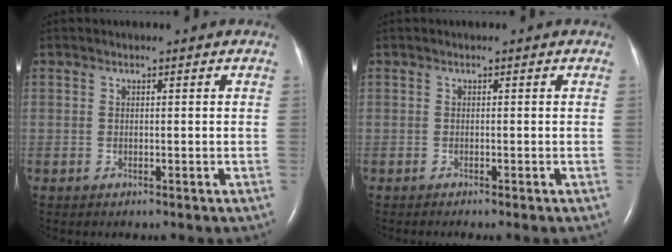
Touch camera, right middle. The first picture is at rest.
{"total": 1.0, "force": [-0.8, -0.2, 0.7], "torque": [-0.008, 0.002, -0.009]}